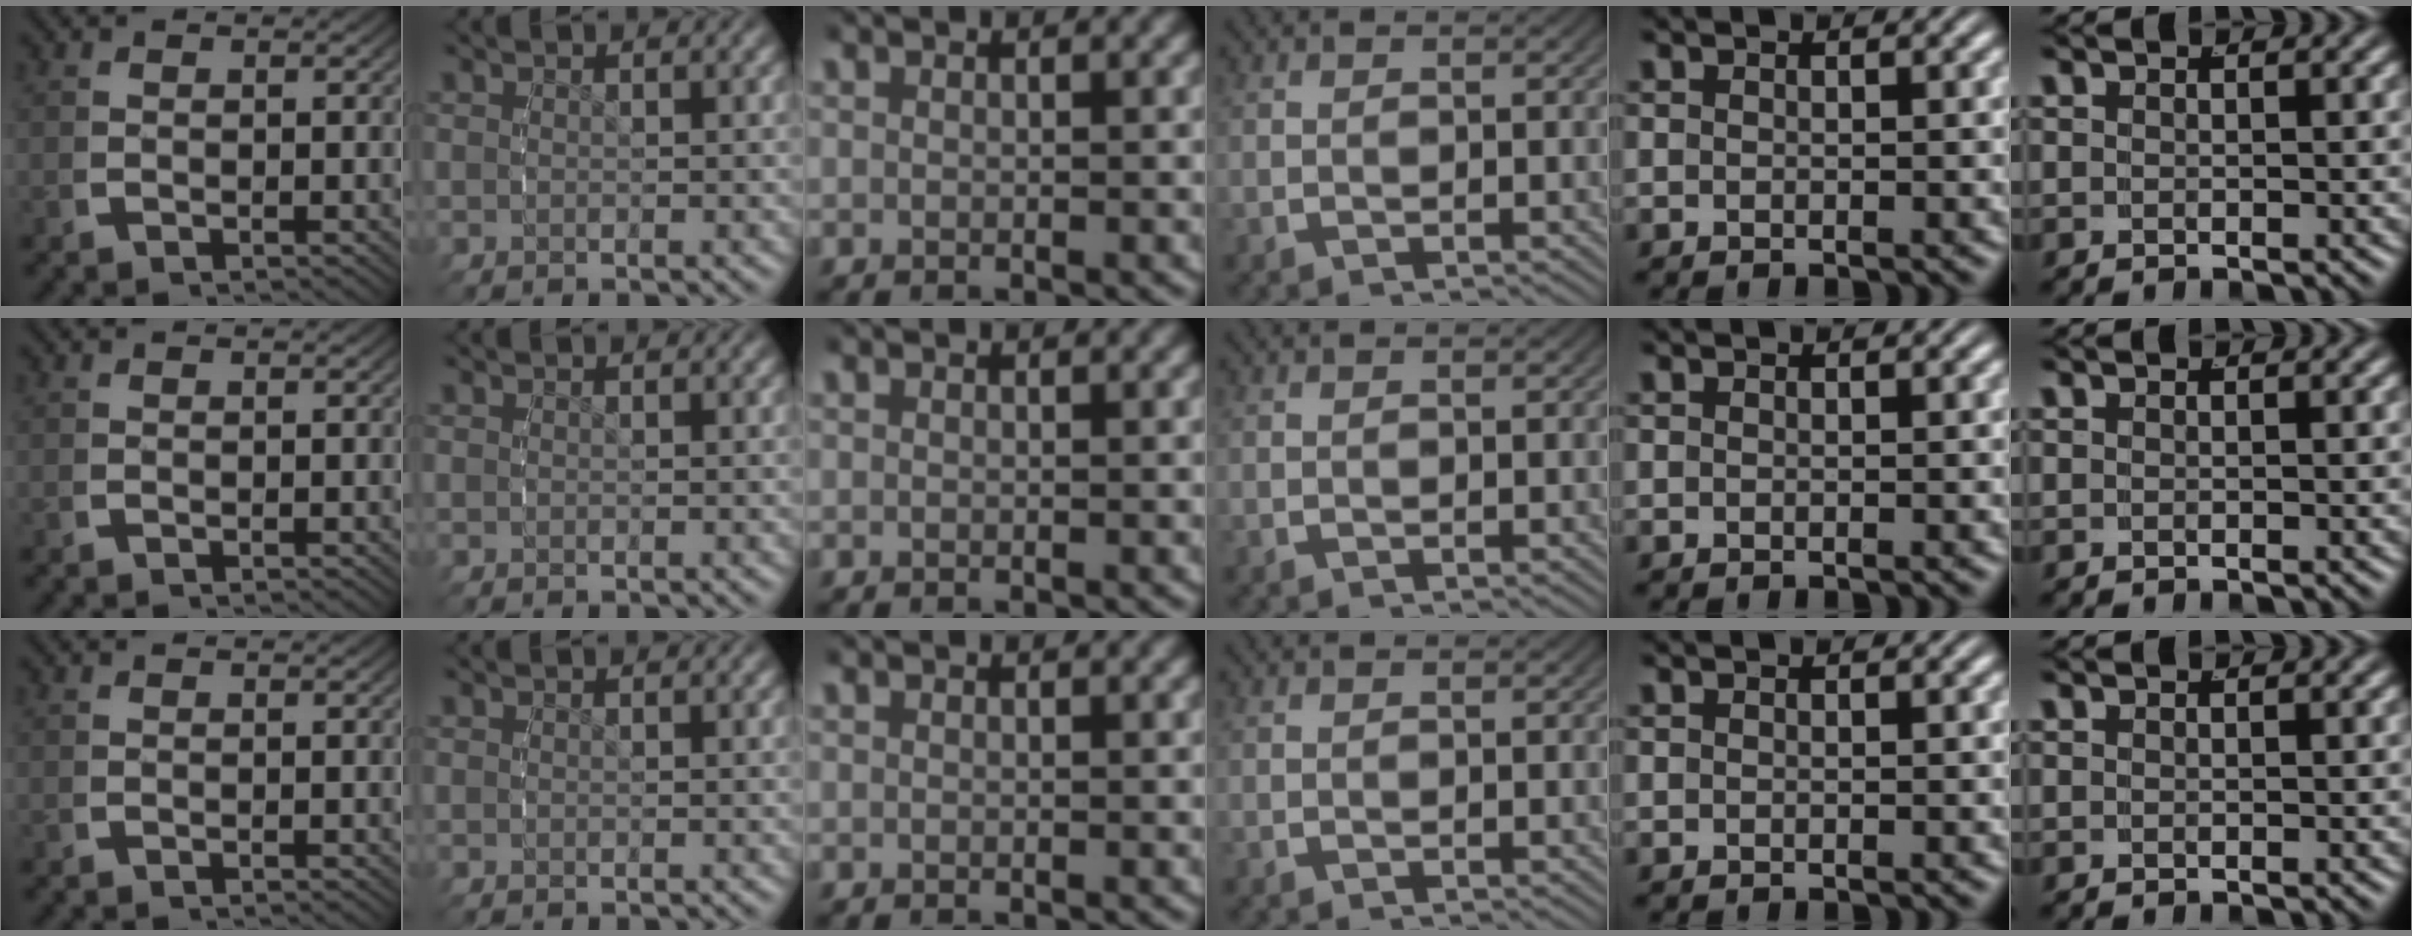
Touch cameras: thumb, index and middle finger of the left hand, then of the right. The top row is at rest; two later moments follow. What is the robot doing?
{"motion": "reach", "object": "stress ball aka squeeze ball"}